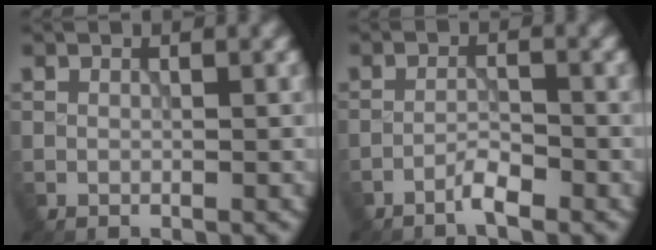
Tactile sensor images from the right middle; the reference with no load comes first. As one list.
[{"total": 1.8, "force": [-1.5, 0.1, 1.0], "torque": [-0.017, 0.006, -0.032]}]